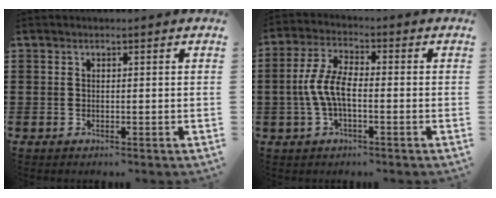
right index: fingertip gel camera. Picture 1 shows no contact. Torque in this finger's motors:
{"motor_torque": [1.27, 0.13, 0.63, 0.21]}